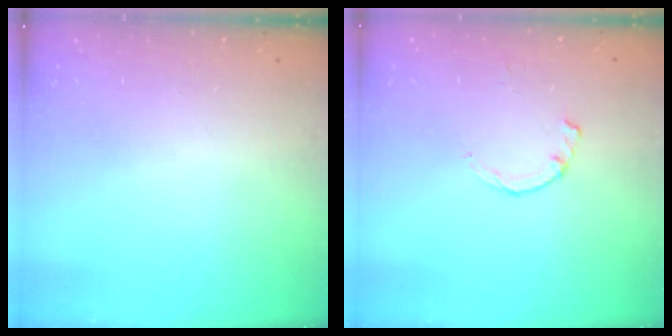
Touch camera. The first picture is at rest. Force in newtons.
{"total": 1.2, "press": 1.1, "slide": 0.3}